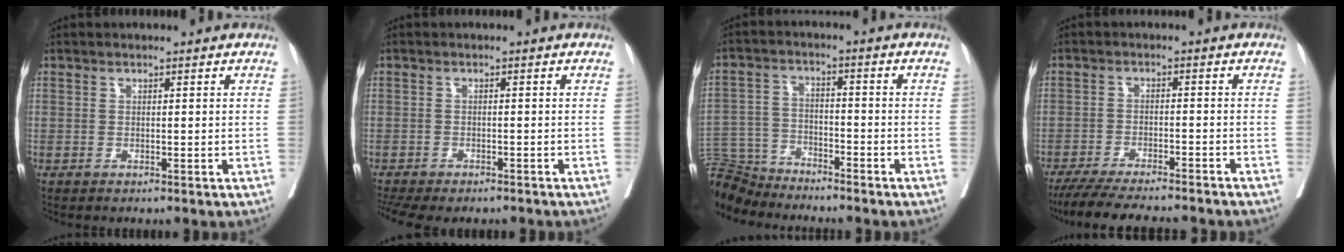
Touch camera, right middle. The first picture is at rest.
{"total": 9.4, "force": [-8.1, 2.5, 4.0], "torque": [-0.073, -0.004, -0.114]}
{"total": 10.4, "force": [-10.1, 2.2, 1.2], "torque": [-0.029, 0.004, -0.187]}
{"total": 13.7, "force": [-12.2, 1.2, 6.2], "torque": [-0.094, -0.022, -0.177]}